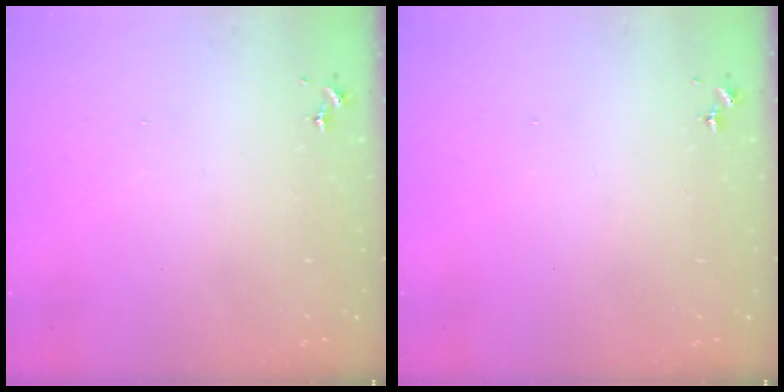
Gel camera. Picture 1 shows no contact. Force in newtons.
{"total": 0.0}